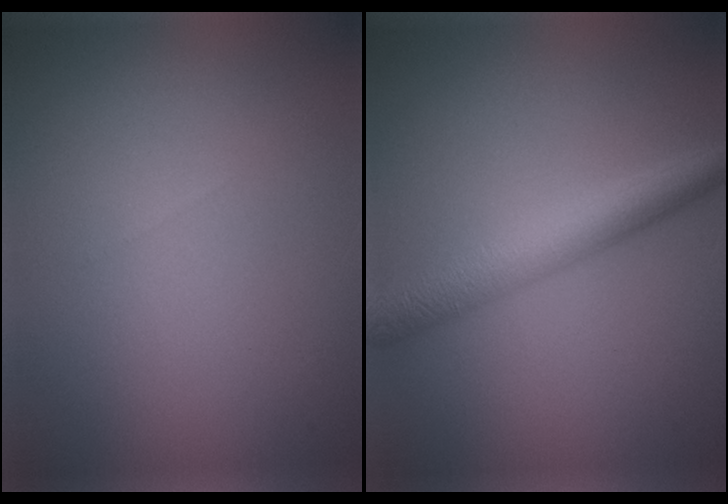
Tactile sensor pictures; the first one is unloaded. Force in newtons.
{"total": 4.4, "press": 4.4, "slide": 0.1}